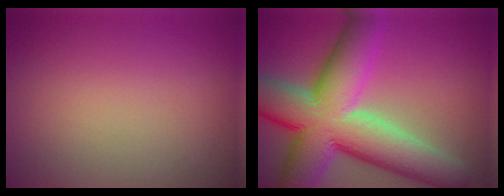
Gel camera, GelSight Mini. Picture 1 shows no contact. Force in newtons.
{"total": 14.2, "press": 14.1, "slide": 0.8}